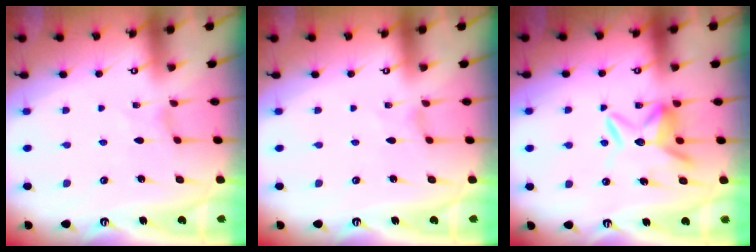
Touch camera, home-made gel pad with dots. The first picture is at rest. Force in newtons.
{"total": 0.0}
{"total": 10.8, "press": 10.8, "slide": 0.9}